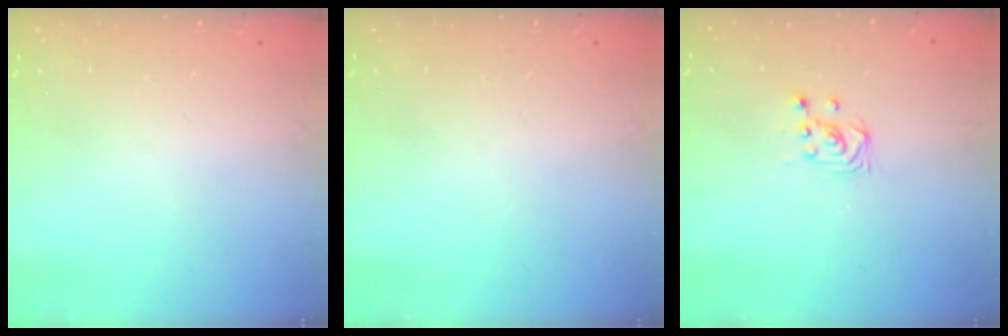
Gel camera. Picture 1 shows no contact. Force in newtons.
{"total": 0.0}
{"total": 3.5, "press": 3.4, "slide": 0.8}